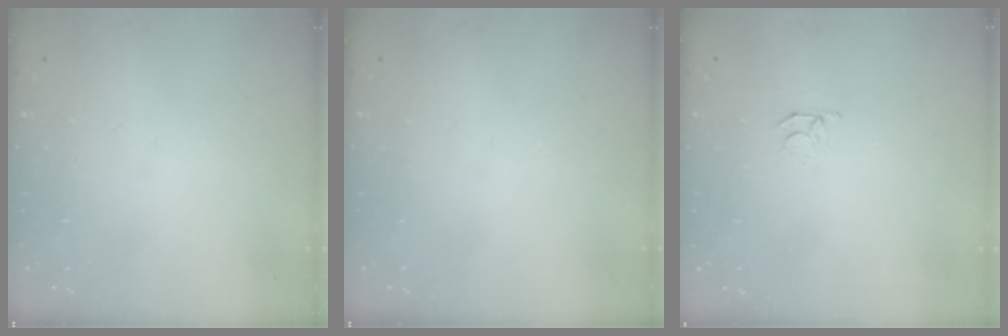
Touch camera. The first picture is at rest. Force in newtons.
{"total": 0.0}
{"total": 3.0, "press": 3.0, "slide": 0.3}